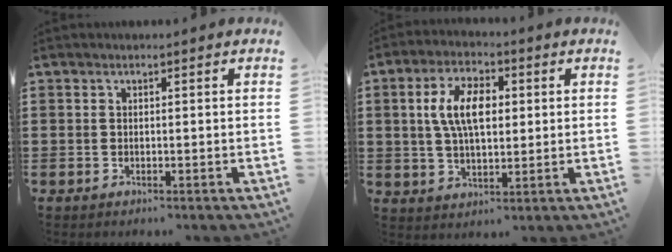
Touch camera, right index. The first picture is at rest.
{"total": 8.0, "force": [1.2, 4.1, 6.7], "torque": [-0.145, 0.012, 0.017]}